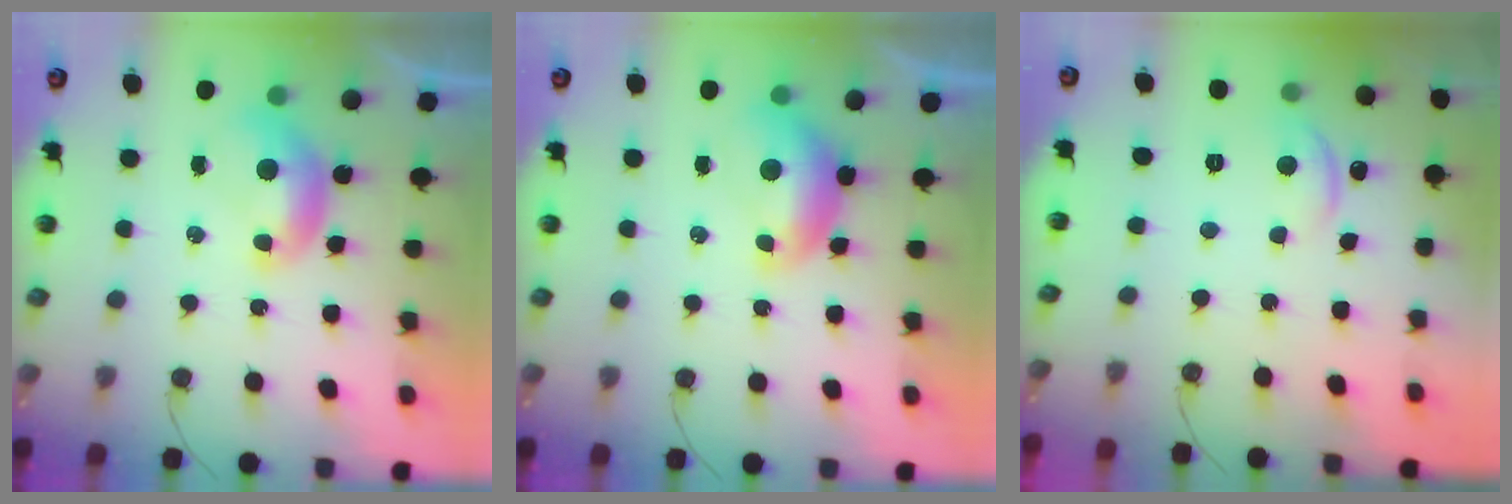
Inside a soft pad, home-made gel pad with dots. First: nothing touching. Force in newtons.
{"total": 0.0}
{"total": 3.6, "press": 3.5, "slide": 0.8}